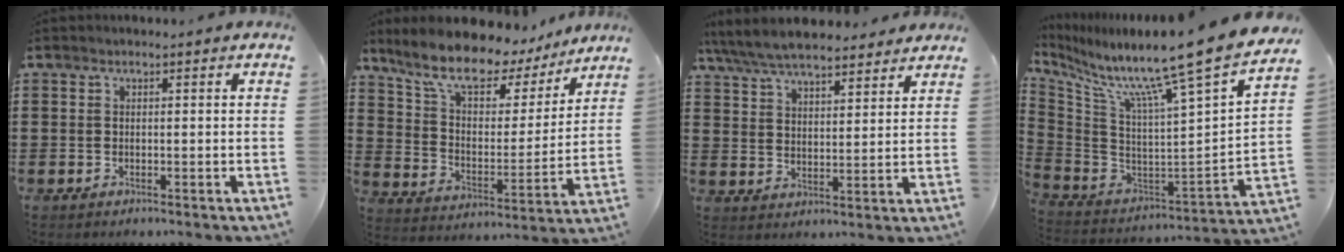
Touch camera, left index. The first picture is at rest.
{"total": 10.8, "force": [9.2, 3.4, 4.6], "torque": [-0.125, -0.055, 0.160]}
{"total": 6.8, "force": [6.3, 1.2, 2.1], "torque": [-0.066, -0.023, 0.115]}
{"total": 11.0, "force": [9.2, -1.2, 6.0], "torque": [-0.120, -0.093, 0.133]}